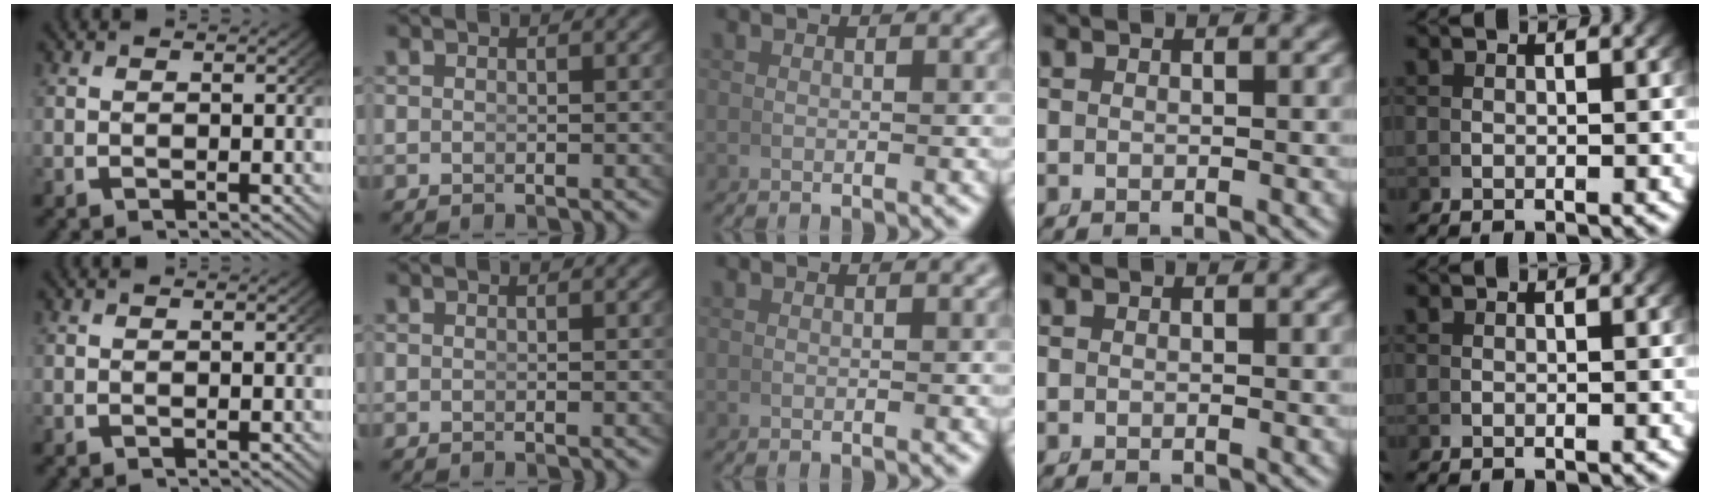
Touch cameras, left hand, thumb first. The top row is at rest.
{}